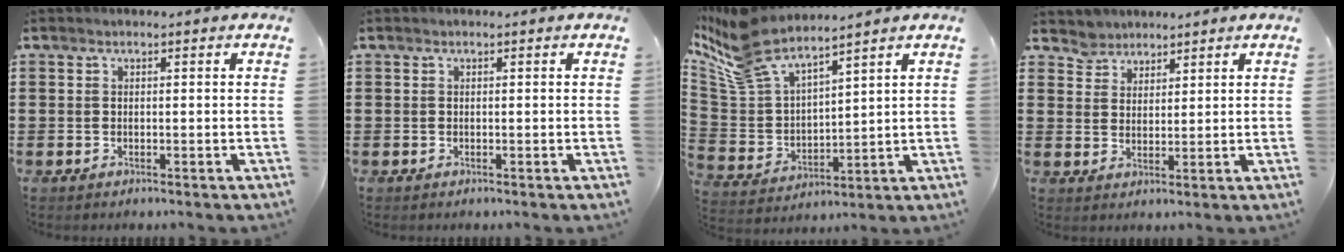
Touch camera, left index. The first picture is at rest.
{"total": 0.0}
{"total": 9.8, "force": [8.3, 2.0, 4.7], "torque": [-0.131, -0.043, 0.148]}
{"total": 3.2, "force": [2.8, 1.5, -0.7], "torque": [-0.002, -0.001, 0.054]}